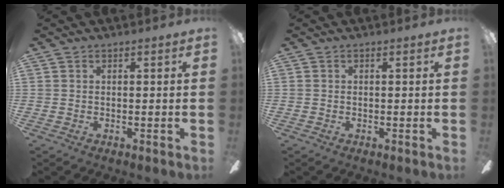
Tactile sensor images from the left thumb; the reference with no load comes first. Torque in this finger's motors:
{"motor_torque": [-0.03, 0.03, -0.04, 0.13, 0.00]}